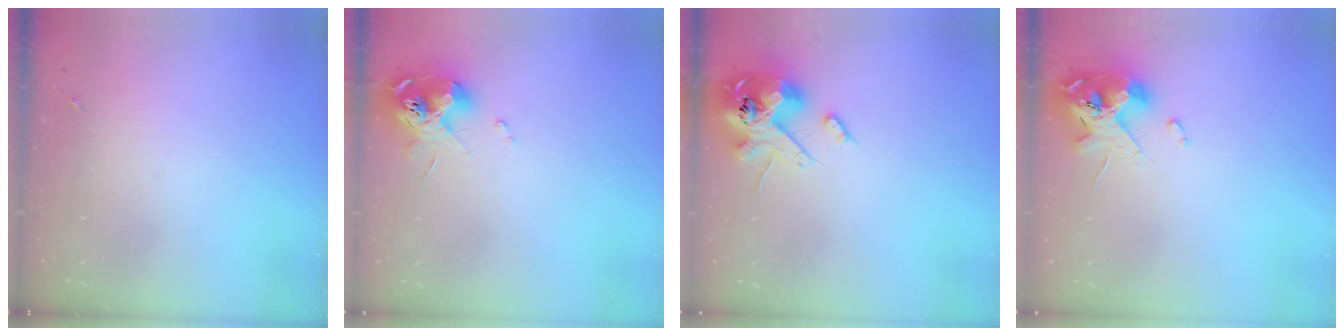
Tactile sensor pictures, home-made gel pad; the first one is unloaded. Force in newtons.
{"total": 10.7, "press": 10.6, "slide": 0.9}
{"total": 14.9, "press": 14.7, "slide": 2.6}
{"total": 12.7, "press": 12.5, "slide": 2.0}